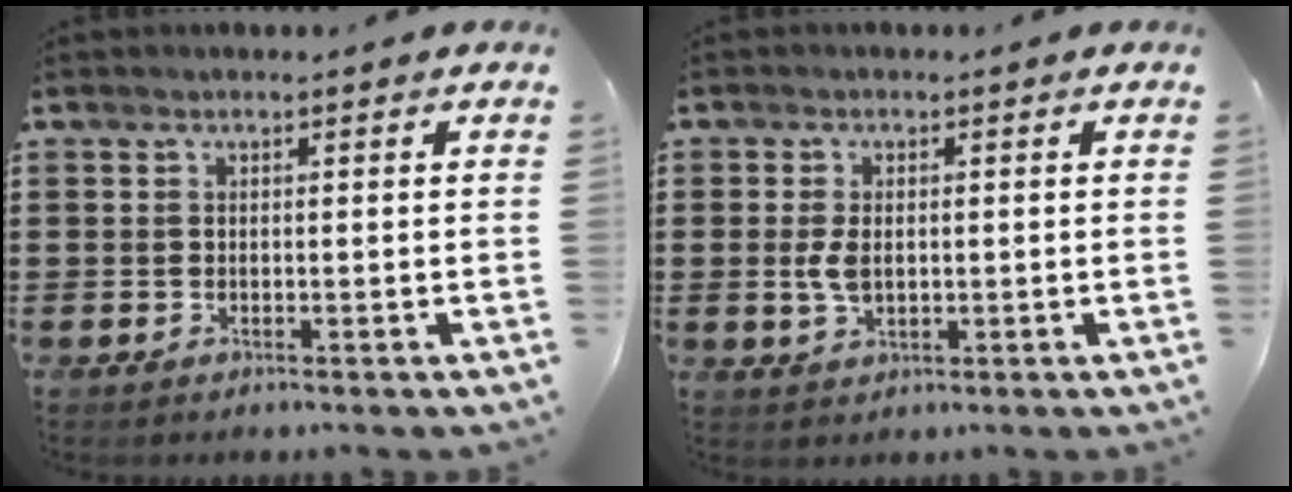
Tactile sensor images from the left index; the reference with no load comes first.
{"total": 3.4, "force": [0.1, 1.9, 2.8], "torque": [-0.079, -0.003, -0.006]}